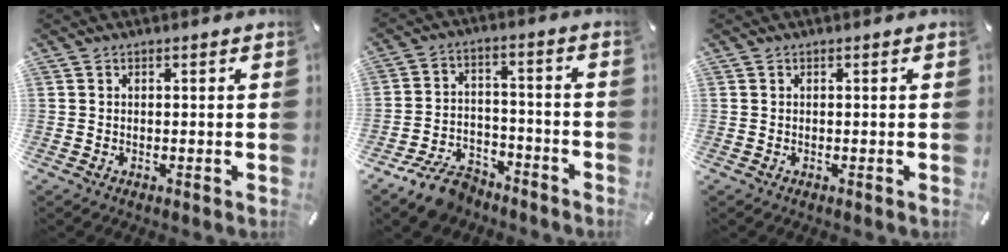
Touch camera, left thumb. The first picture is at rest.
{"total": 9.5, "force": [-7.4, 4.9, 3.6], "torque": [-0.054, 0.051, -0.133]}
{"total": 0.0}